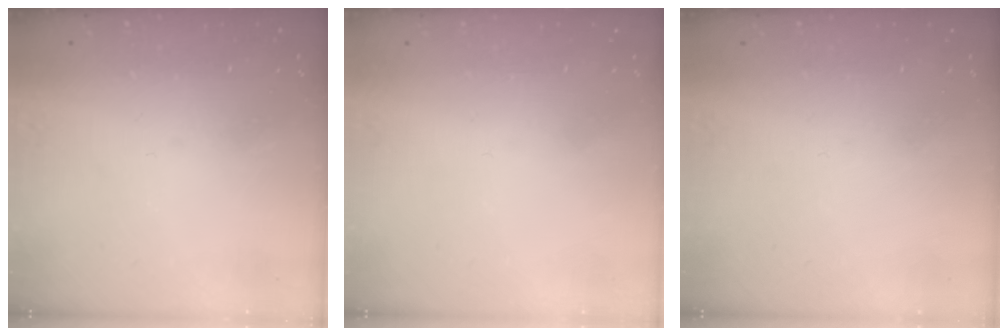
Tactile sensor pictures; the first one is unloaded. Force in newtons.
{"total": 1.7, "press": 1.7, "slide": 0.1}
{"total": 1.5, "press": 1.5, "slide": 0.1}